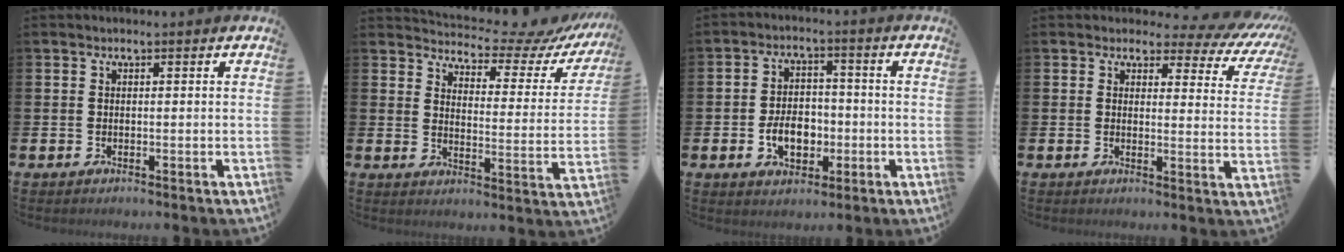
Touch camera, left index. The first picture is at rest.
{"total": 5.3, "force": [4.8, 1.7, 1.3], "torque": [-0.031, -0.049, 0.073]}
{"total": 5.3, "force": [-1.6, 3.8, 3.4], "torque": [-0.045, 0.002, -0.034]}
{"total": 2.8, "force": [2.0, 1.7, 1.0], "torque": [-0.013, -0.026, 0.023]}